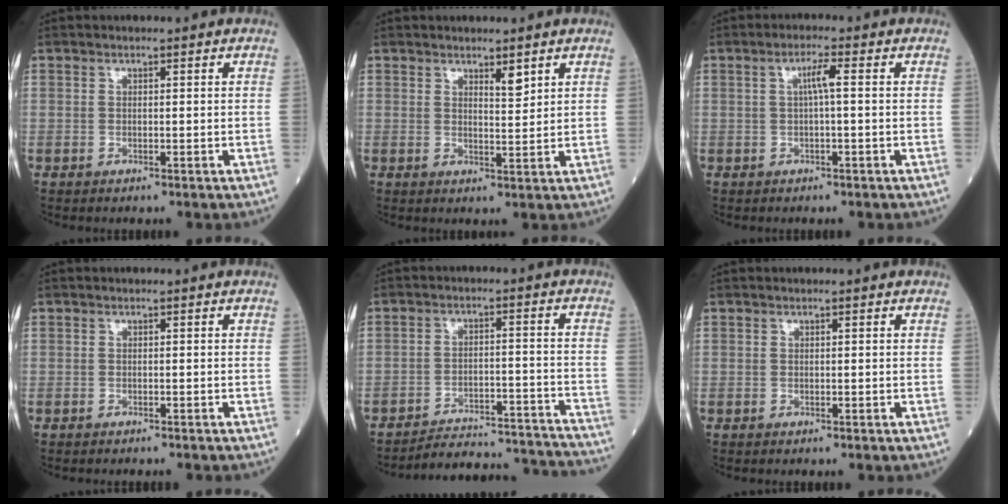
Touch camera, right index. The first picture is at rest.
{"total": 2.4, "force": [1.7, 0.4, 1.7], "torque": [-0.029, -0.008, 0.030]}
{"total": 2.6, "force": [0.4, 0.2, 2.6], "torque": [-0.047, 0.005, 0.005]}
{"total": 1.2, "force": [-1.2, 0.4, 0.2], "torque": [-0.007, -0.001, -0.016]}
{"total": 17.5, "force": [-17.4, 0.7, 2.5], "torque": [-0.032, 0.012, -0.228]}
{"total": 0.0}